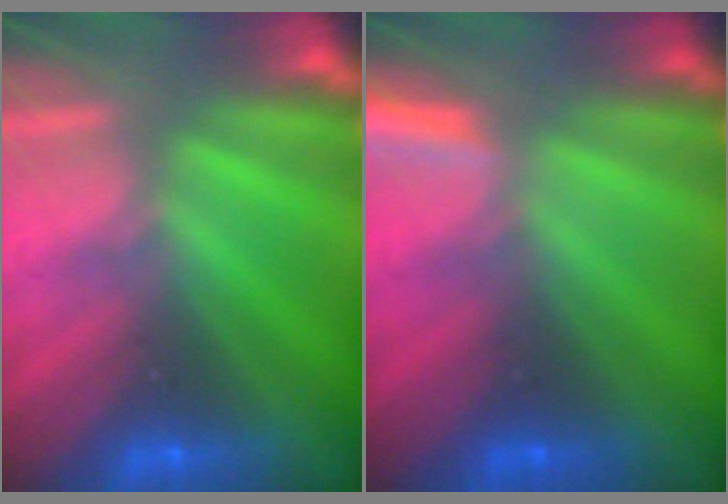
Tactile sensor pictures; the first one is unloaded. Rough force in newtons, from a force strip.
{"total": 3.4}